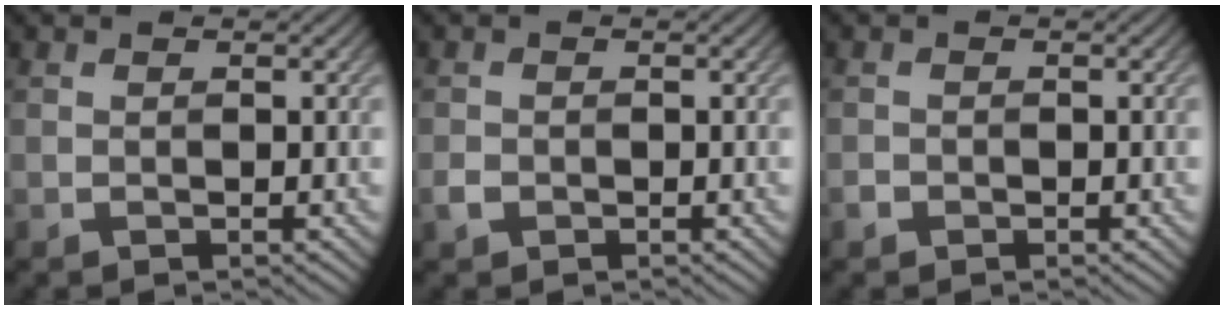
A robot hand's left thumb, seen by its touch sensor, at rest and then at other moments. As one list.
[{"total": 1.3, "force": [-0.7, 1.0, 0.5], "torque": [-0.011, -0.002, -0.016]}, {"total": 1.0, "force": [-0.7, 0.7, 0.2], "torque": [-0.002, -0.002, -0.015]}]